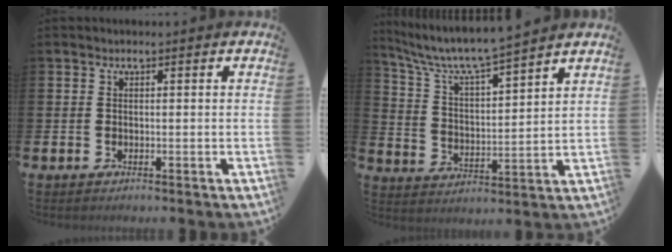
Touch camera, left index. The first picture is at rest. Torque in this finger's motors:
{"motor_torque": [0.75, -0.87, 0.84, 0.21]}